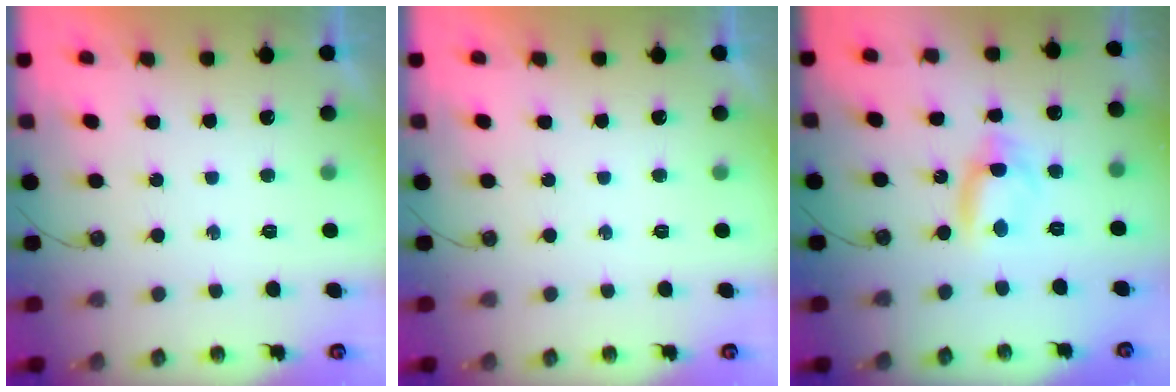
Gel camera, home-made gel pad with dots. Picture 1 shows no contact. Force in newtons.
{"total": 0.0}
{"total": 6.6, "press": 5.8, "slide": 3.2}